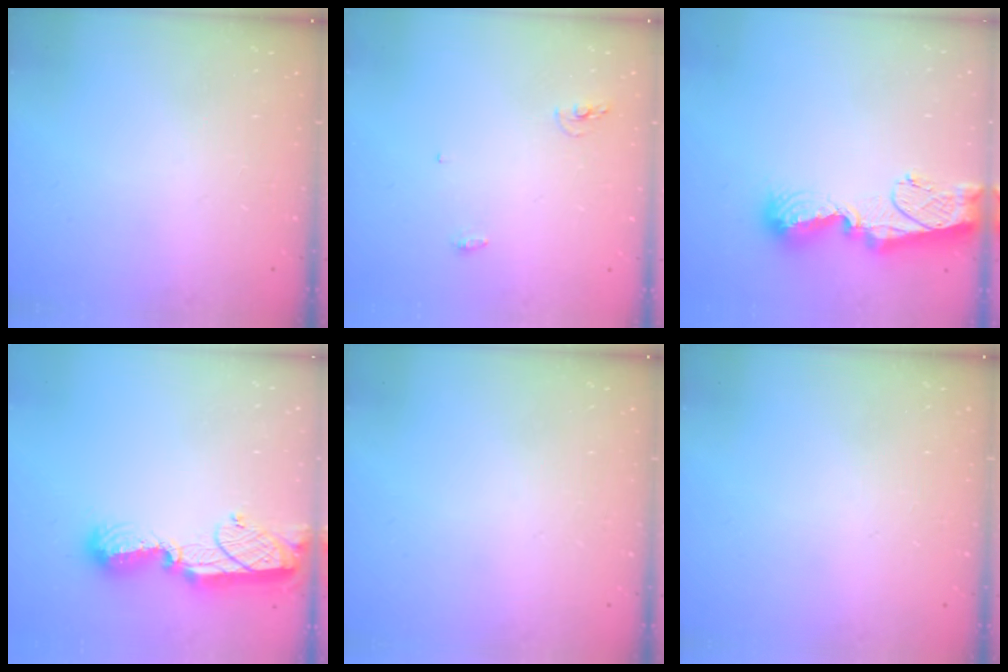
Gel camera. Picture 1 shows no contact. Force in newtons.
{"total": 4.5, "press": 4.2, "slide": 1.5}
{"total": 11.5, "press": 11.4, "slide": 1.4}
{"total": 12.7, "press": 12.7, "slide": 1.0}
{"total": 0.0}
{"total": 0.0}